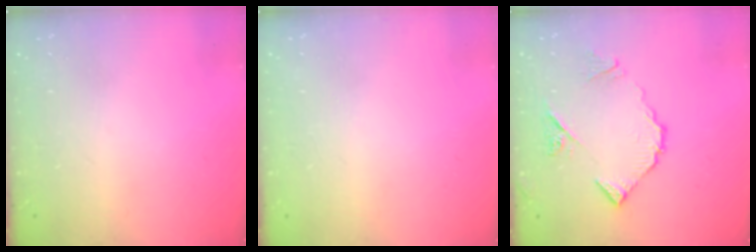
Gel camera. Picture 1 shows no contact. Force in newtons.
{"total": 1.8, "press": 1.8, "slide": 0.1}
{"total": 9.8, "press": 9.7, "slide": 1.1}